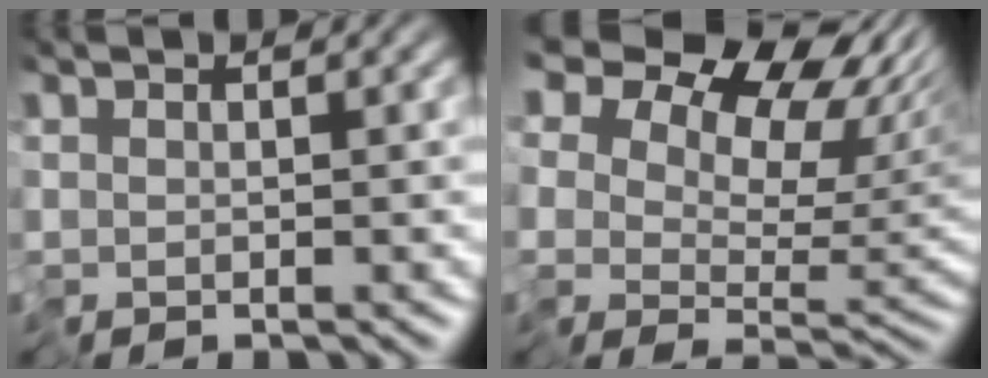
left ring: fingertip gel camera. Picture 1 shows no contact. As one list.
[{"total": 13.2, "force": [7.9, 7.4, 7.6], "torque": [-0.136, 0.032, 0.127]}]